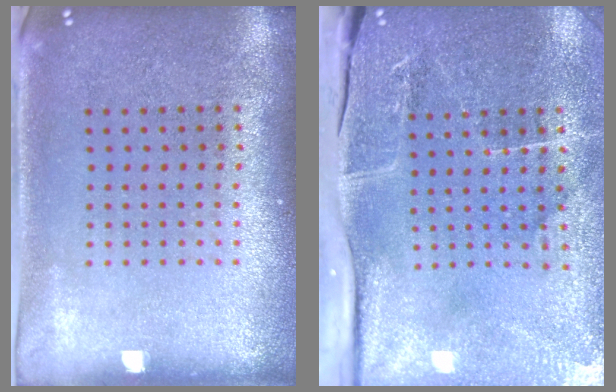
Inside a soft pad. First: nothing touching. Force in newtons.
{"total": 4.2, "press": 3.8, "slide": 1.9}